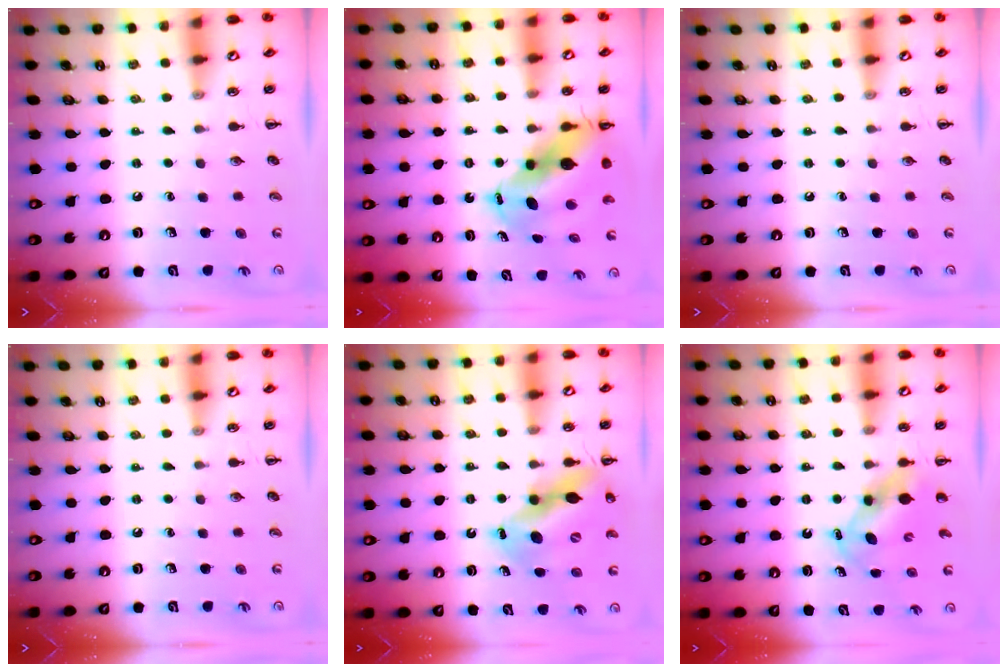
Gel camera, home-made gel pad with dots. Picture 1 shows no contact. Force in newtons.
{"total": 13.1, "press": 12.6, "slide": 3.5}
{"total": 0.0}
{"total": 0.0}
{"total": 14.6, "press": 14.0, "slide": 4.1}
{"total": 5.7, "press": 5.7, "slide": 0.8}